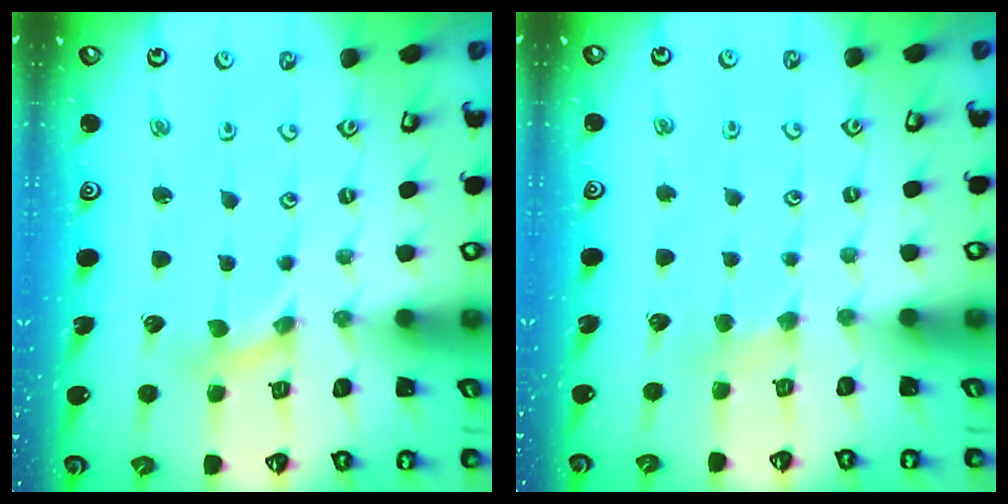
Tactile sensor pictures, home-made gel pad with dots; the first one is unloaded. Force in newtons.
{"total": 2.1, "press": 2.1, "slide": 0.3}